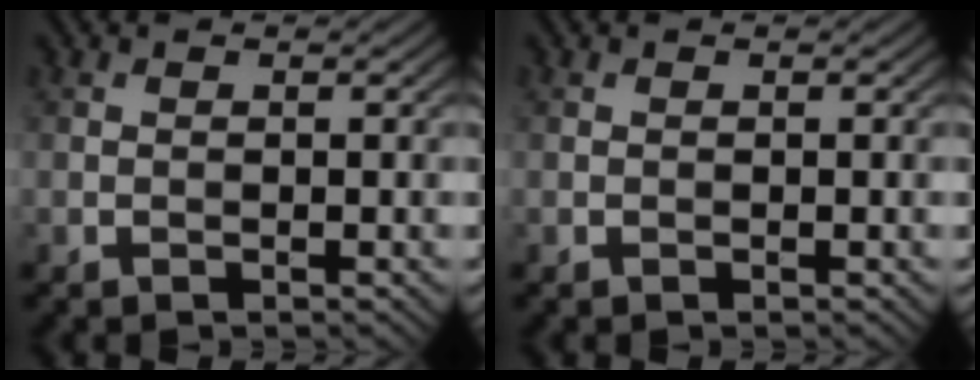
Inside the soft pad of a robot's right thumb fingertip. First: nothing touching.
{"total": 0.0}